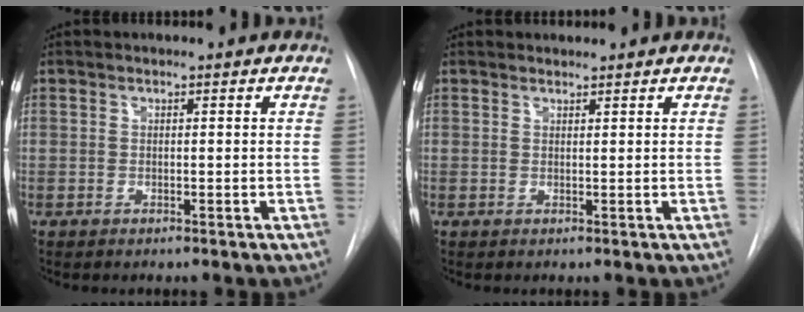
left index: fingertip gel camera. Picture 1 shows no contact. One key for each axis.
{"total": 1.2, "fx": 1.2, "fy": 0.1, "fz": -0.1, "tx": -0.006, "ty": 0.008, "tz": 0.024}